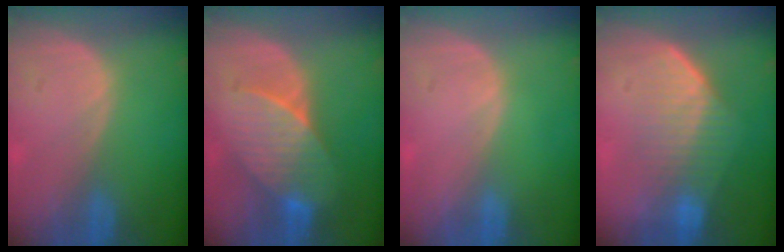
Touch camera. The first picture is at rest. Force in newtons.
{"total": 7.2, "press": 7.1, "slide": 1.1}
{"total": 0.0}
{"total": 7.2, "press": 6.7, "slide": 2.8}